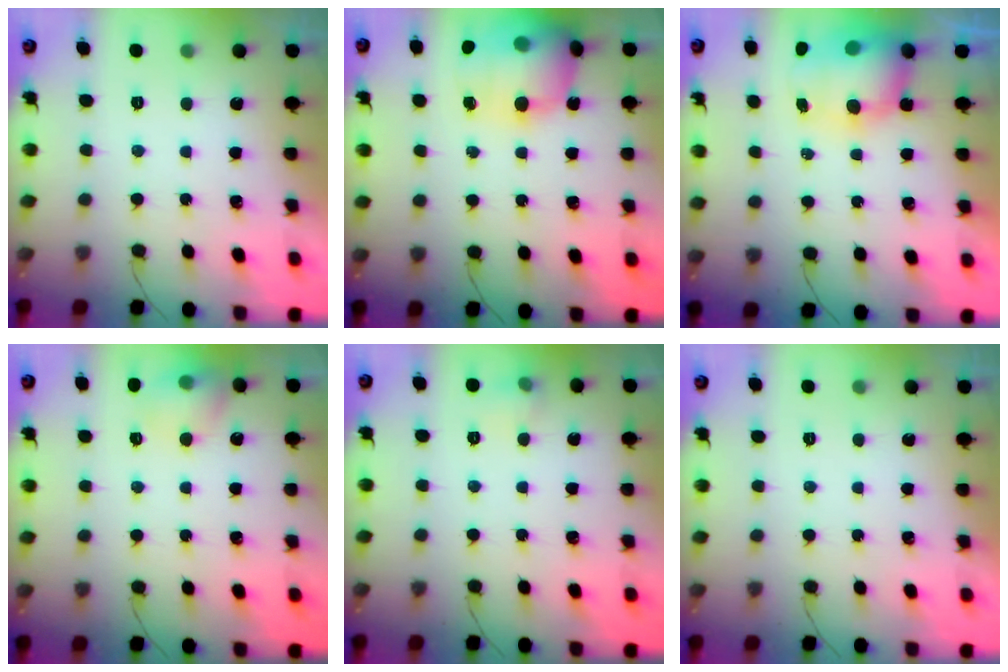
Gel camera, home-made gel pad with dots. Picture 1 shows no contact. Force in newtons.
{"total": 20.4, "press": 19.9, "slide": 4.2}
{"total": 10.4, "press": 10.2, "slide": 2.1}
{"total": 9.3, "press": 9.1, "slide": 1.6}
{"total": 5.2, "press": 5.1, "slide": 1.1}
{"total": 0.0}